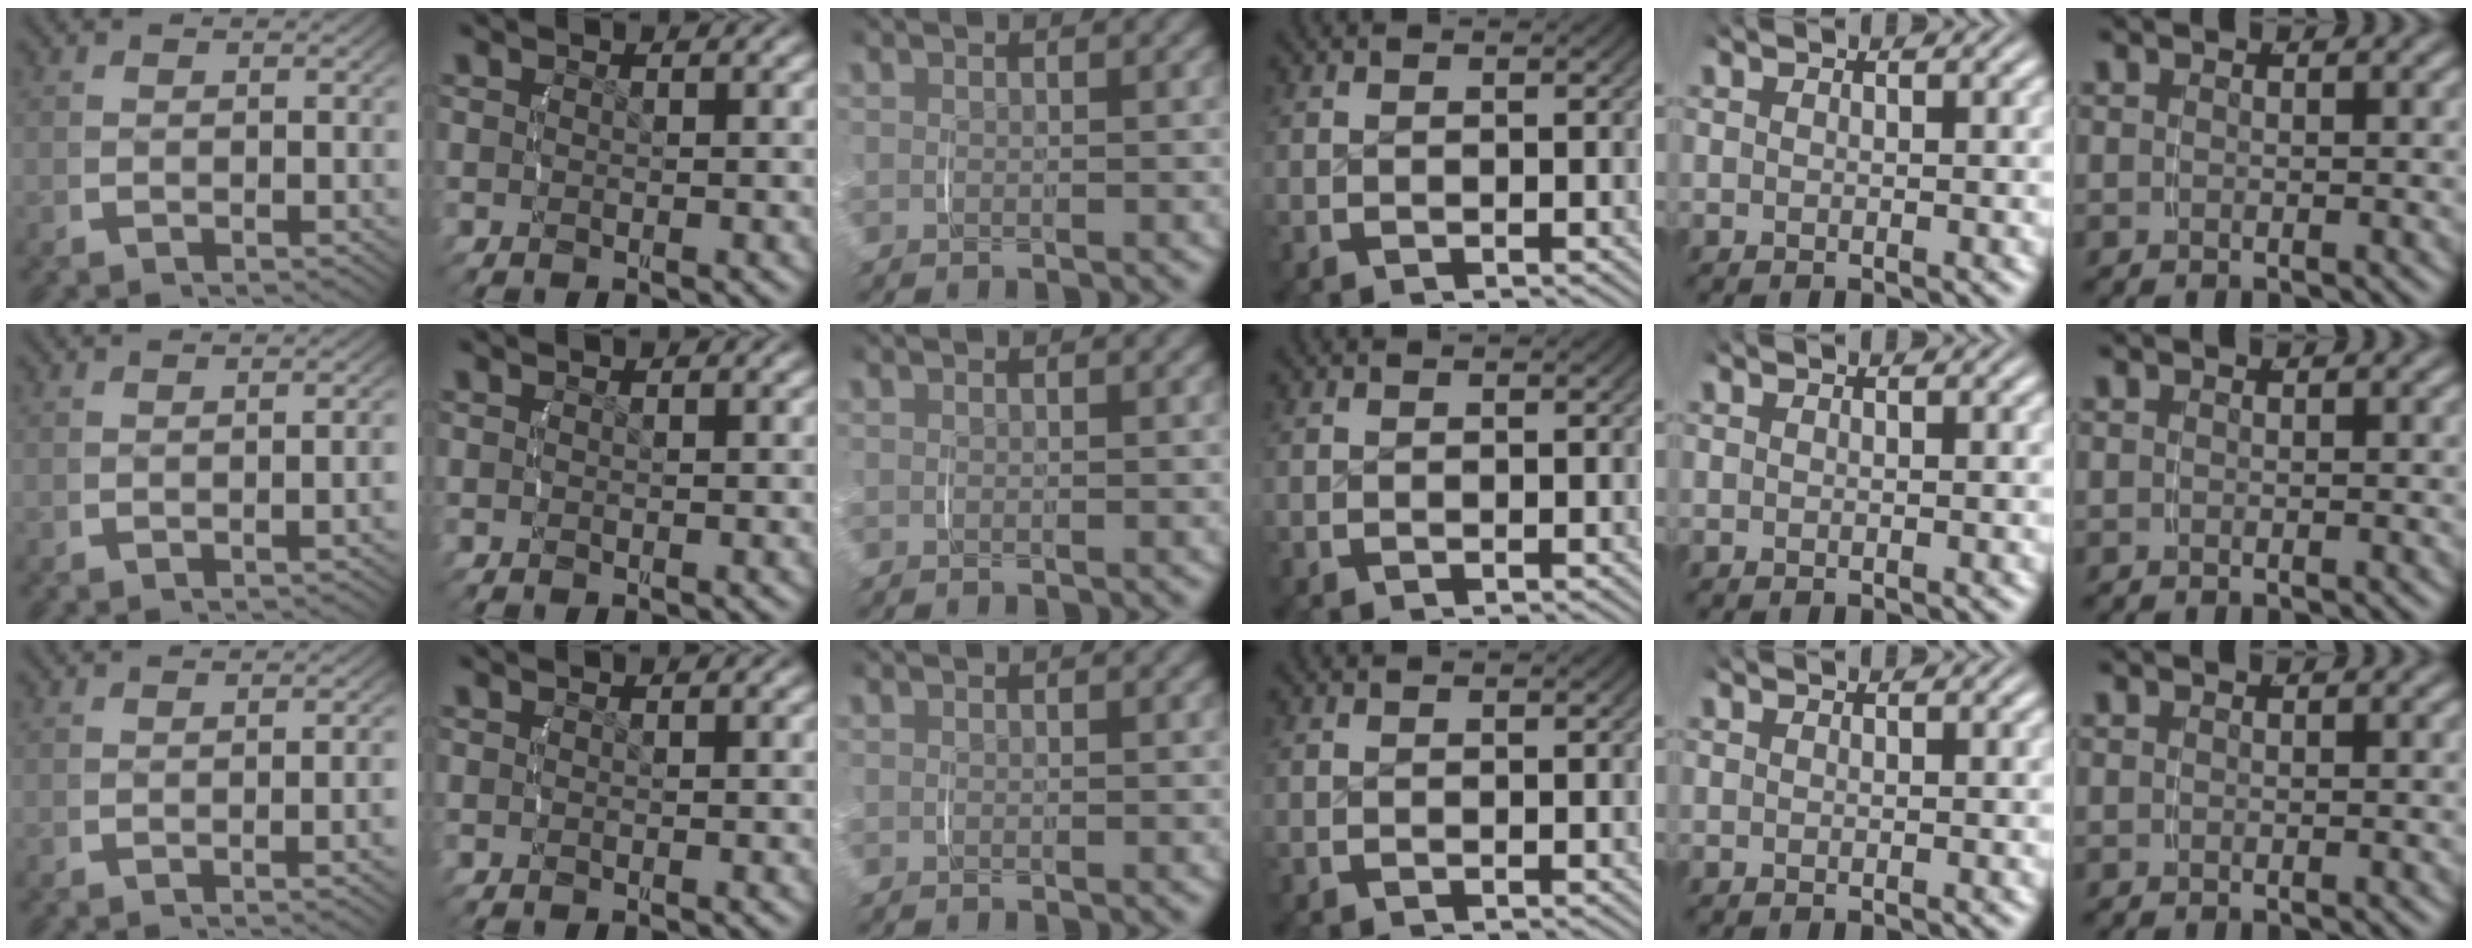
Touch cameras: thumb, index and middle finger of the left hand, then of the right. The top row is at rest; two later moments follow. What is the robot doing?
{"motion": "lift_and_place", "object": "measuring cup"}